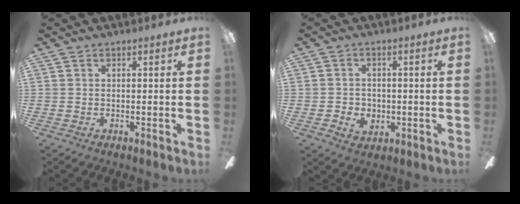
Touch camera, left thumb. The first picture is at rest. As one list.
[{"total": 4.2, "force": [-0.9, 3.8, 1.5], "torque": [-0.020, 0.008, -0.015]}]